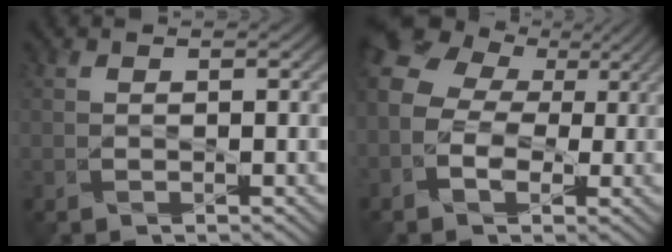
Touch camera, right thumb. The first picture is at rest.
{"total": 10.0, "force": [0.5, 7.9, 6.2], "torque": [-0.146, 0.008, -0.002]}